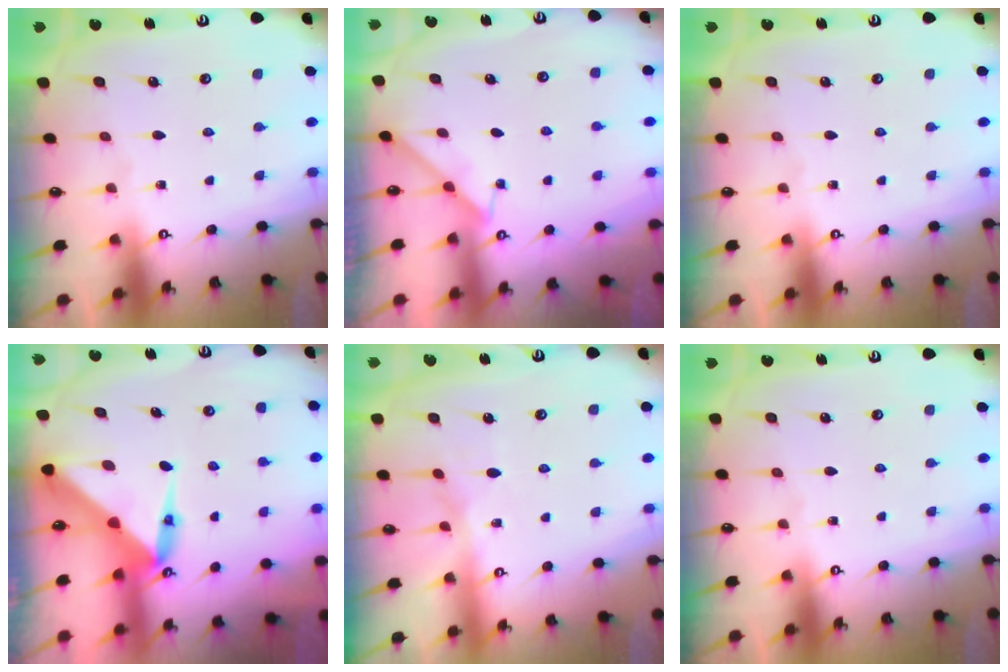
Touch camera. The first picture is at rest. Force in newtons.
{"total": 2.9, "press": 2.8, "slide": 0.4}
{"total": 0.0}
{"total": 6.3, "press": 6.3, "slide": 0.5}
{"total": 6.8, "press": 6.8, "slide": 0.8}
{"total": 0.0}